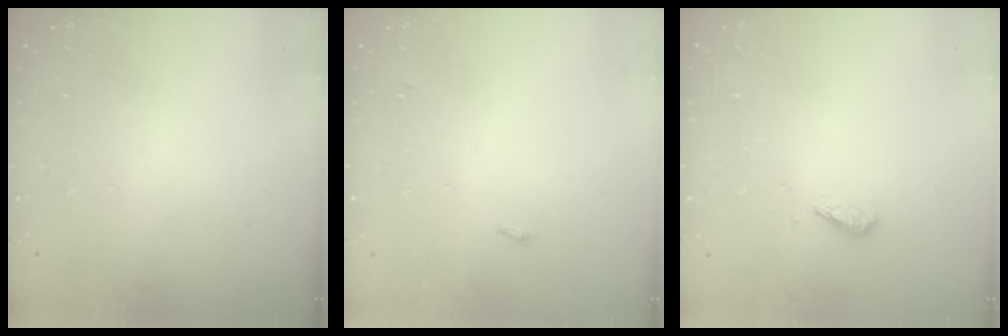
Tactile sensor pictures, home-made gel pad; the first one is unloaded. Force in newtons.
{"total": 6.3, "press": 2.7, "slide": 5.7}
{"total": 2.7, "press": 2.7, "slide": 0.6}